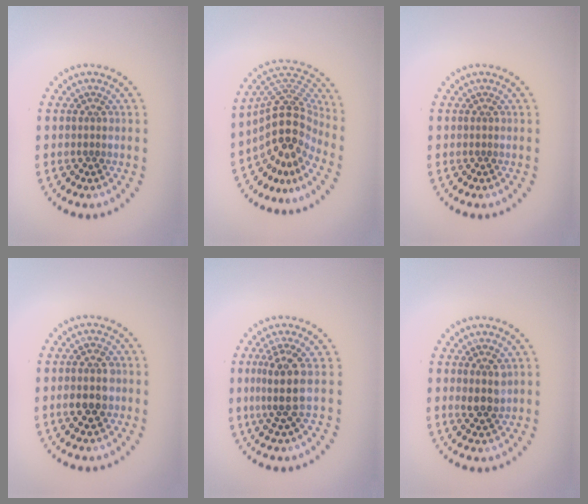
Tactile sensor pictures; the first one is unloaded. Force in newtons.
{"total": 5.4, "press": 4.0, "slide": 3.7}
{"total": 0.0}
{"total": 3.0, "press": 3.0, "slide": 0.3}
{"total": 3.2, "press": 2.5, "slide": 2.1}
{"total": 2.1, "press": 1.9, "slide": 0.9}